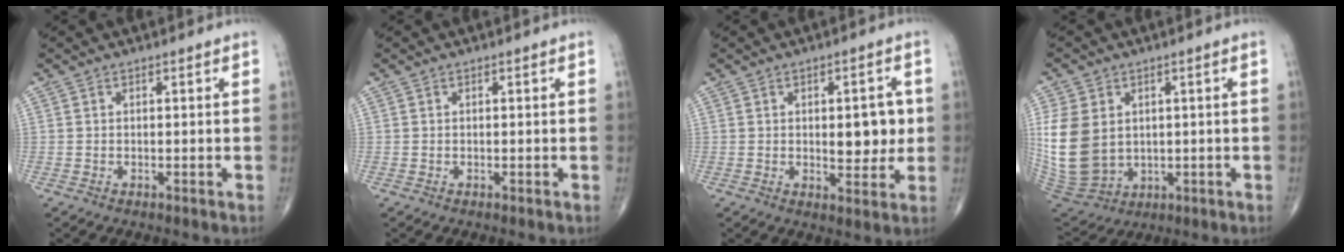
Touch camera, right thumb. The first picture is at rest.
{"total": 0.0}
{"total": 7.9, "force": [0.6, 3.7, 6.9], "torque": [-0.071, -0.008, 0.014]}
{"total": 14.2, "force": [1.7, 10.8, 9.0], "torque": [-0.178, -0.015, 0.056]}